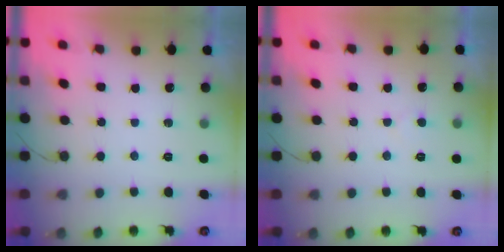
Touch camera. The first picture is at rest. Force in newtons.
{"total": 2.6, "press": 2.6, "slide": 0.2}